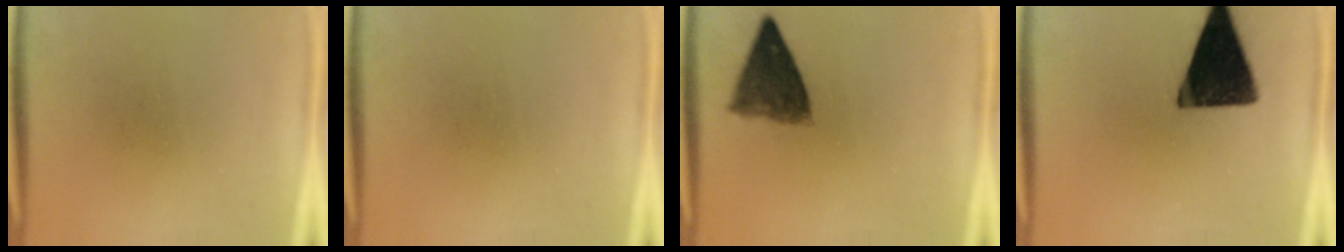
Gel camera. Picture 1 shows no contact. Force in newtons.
{"total": 0.0}
{"total": 7.3}
{"total": 17.1}